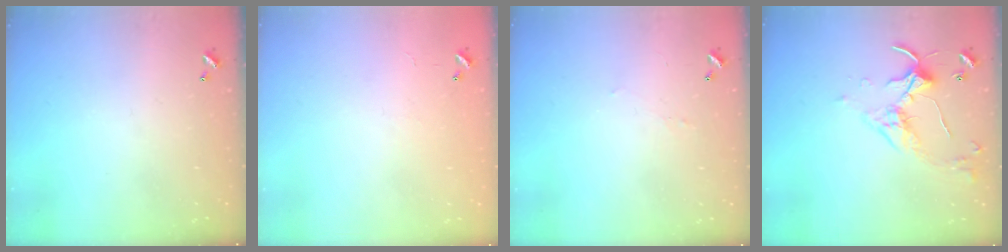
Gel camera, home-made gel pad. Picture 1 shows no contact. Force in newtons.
{"total": 8.6, "press": 8.6, "slide": 0.5}
{"total": 2.2, "press": 2.1, "slide": 0.4}
{"total": 3.9, "press": 3.9, "slide": 0.3}